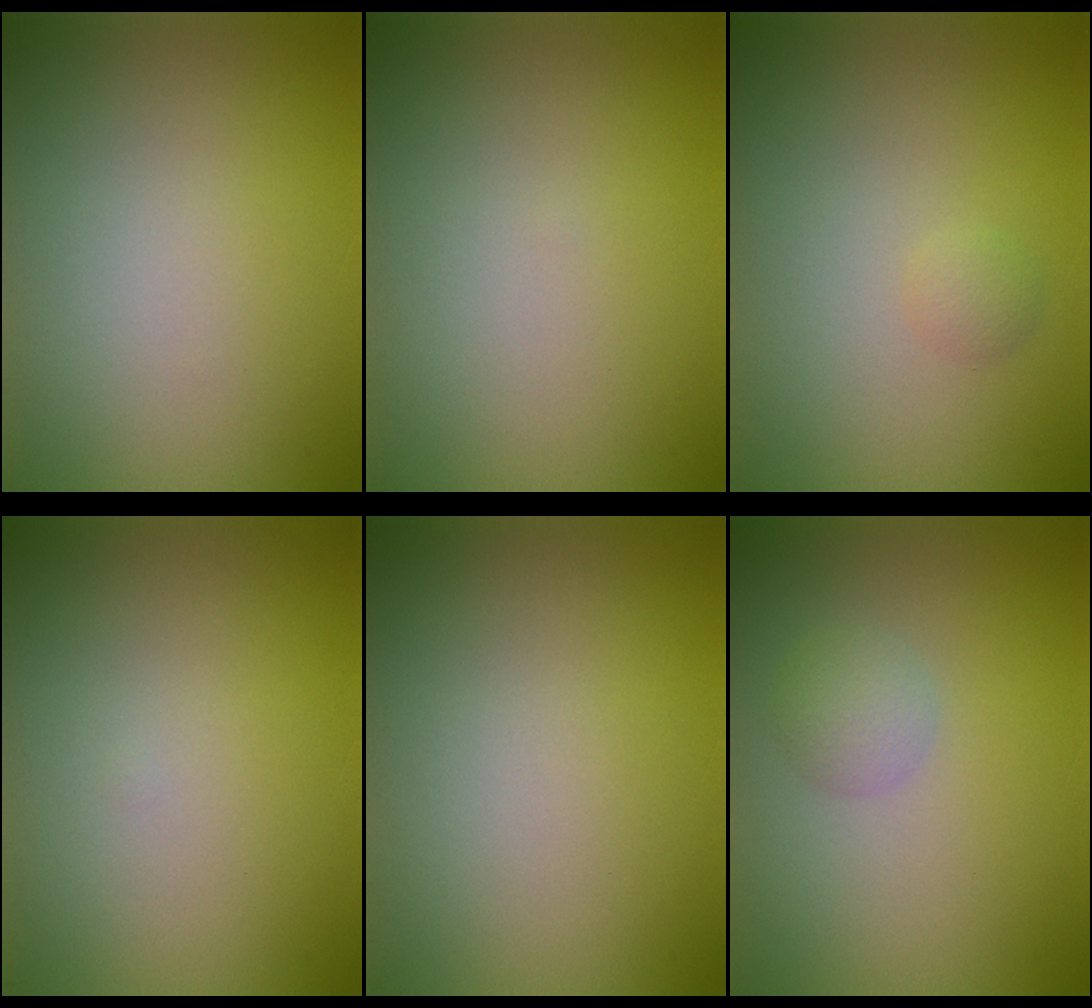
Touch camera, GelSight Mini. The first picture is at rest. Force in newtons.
{"total": 0.0}
{"total": 0.9, "press": 0.9, "slide": 0.0}
{"total": 0.0}
{"total": 0.0}
{"total": 1.8, "press": 1.8, "slide": 0.0}